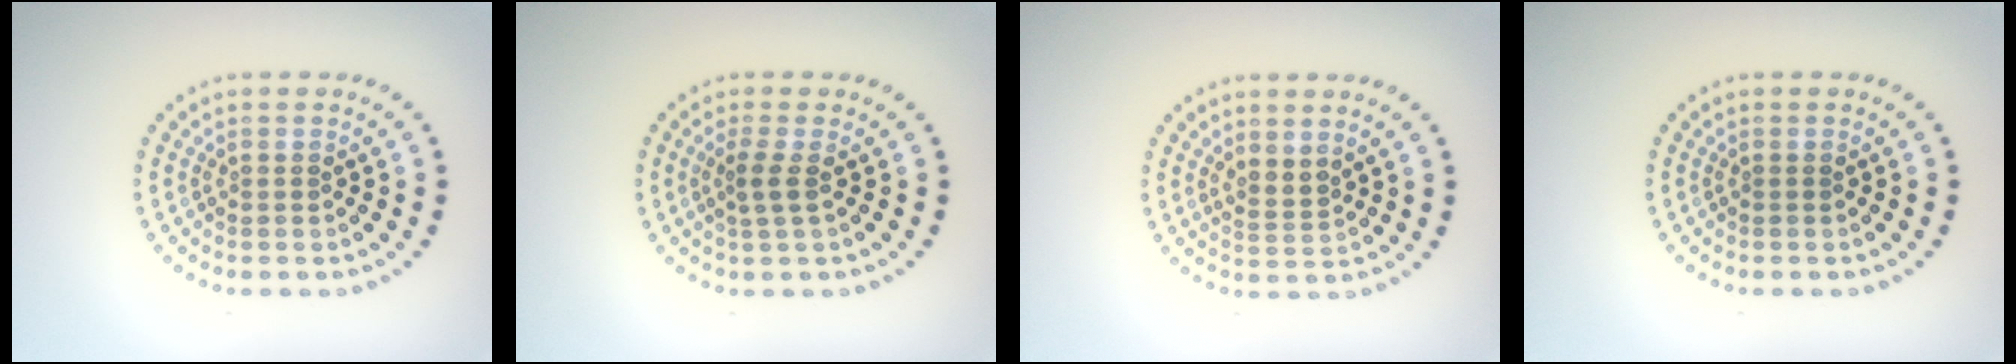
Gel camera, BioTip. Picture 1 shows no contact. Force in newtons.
{"total": 1.6, "press": 1.3, "slide": 1.0}
{"total": 1.7, "press": 1.3, "slide": 1.1}
{"total": 0.0}